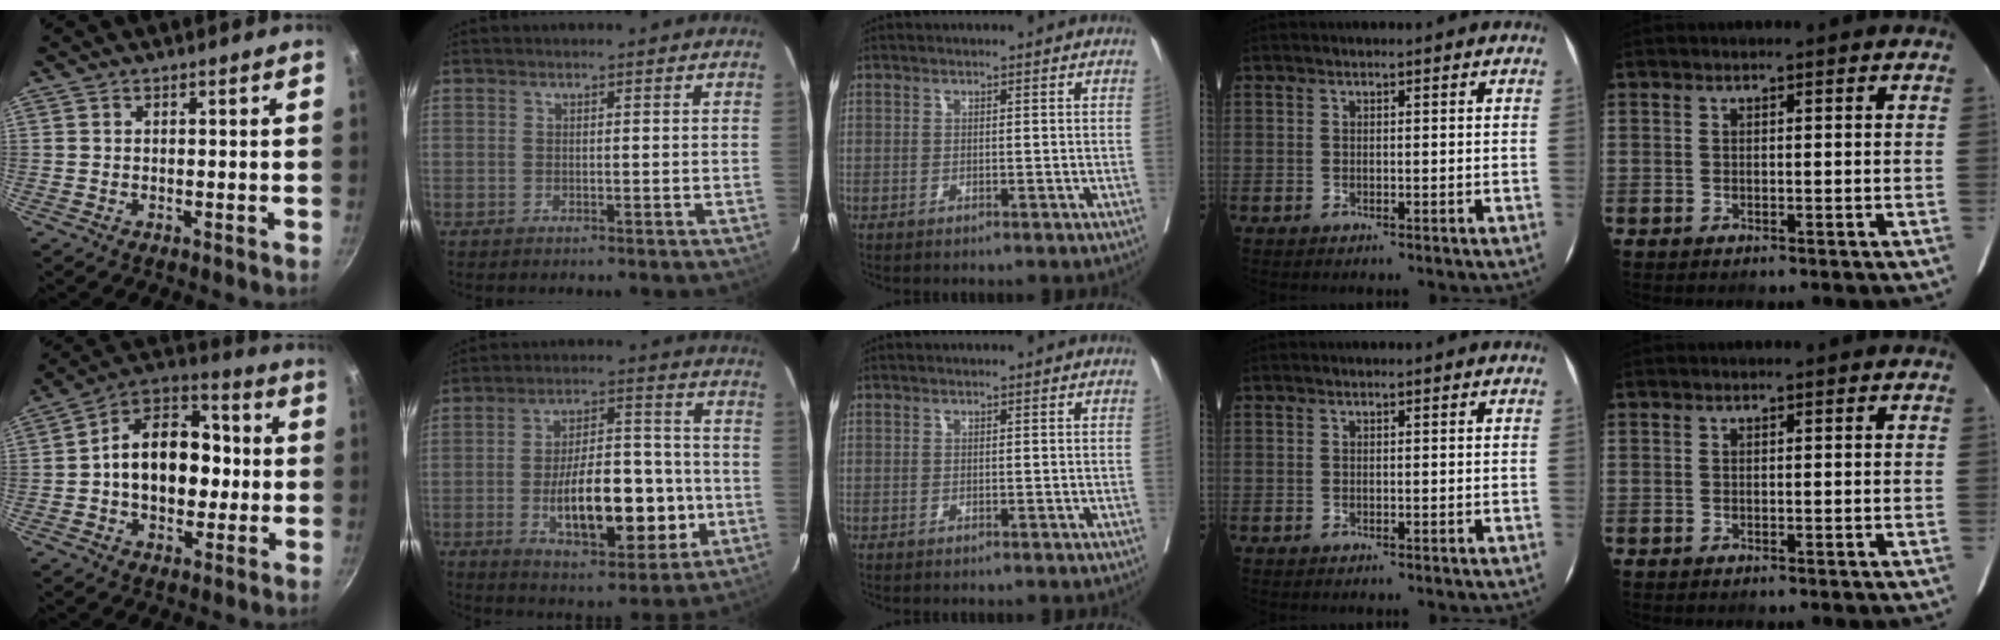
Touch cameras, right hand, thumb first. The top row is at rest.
{"thumb": {"total": 17.1, "force": [-0.3, 11.4, 12.8], "torque": [-0.160, 0.036, -0.012]}, "index": {"total": 16.1, "force": [-3.8, 6.1, 14.4], "torque": [-0.230, 0.013, -0.053]}}